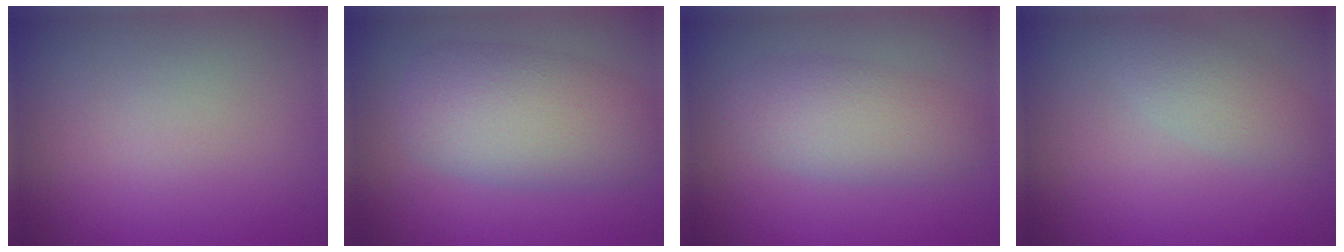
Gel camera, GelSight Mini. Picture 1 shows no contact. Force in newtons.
{"total": 6.4, "press": 6.4, "slide": 0.2}
{"total": 4.0, "press": 4.0, "slide": 0.1}
{"total": 2.8, "press": 2.8, "slide": 0.2}